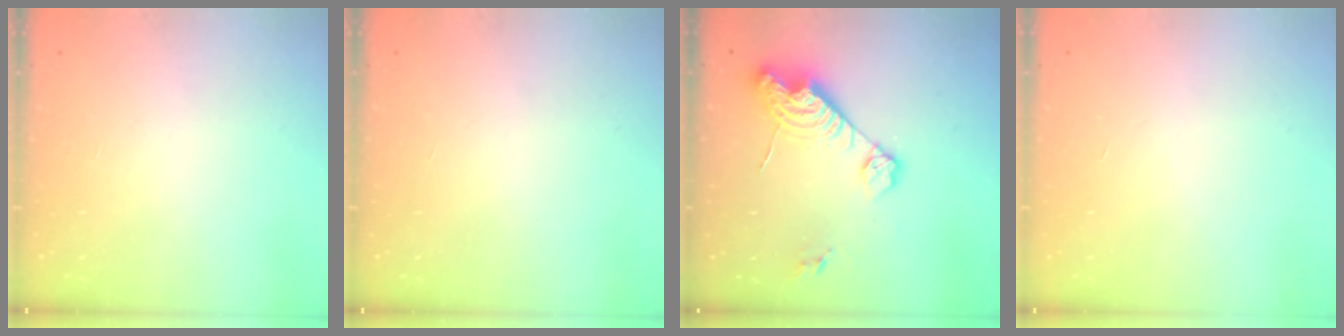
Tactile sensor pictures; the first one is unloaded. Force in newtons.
{"total": 0.0}
{"total": 14.0, "press": 13.9, "slide": 1.2}
{"total": 0.9, "press": 0.9, "slide": 0.2}